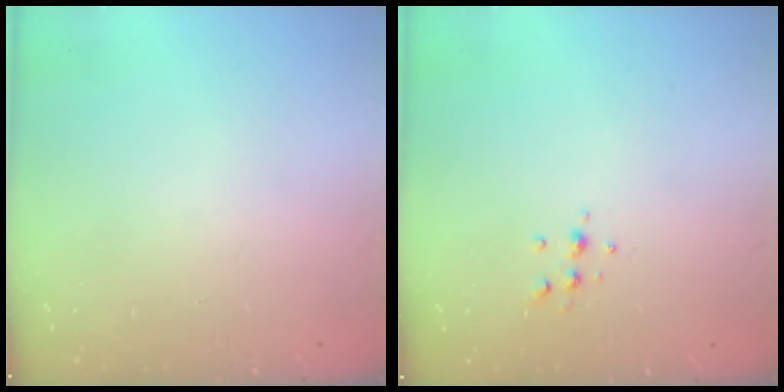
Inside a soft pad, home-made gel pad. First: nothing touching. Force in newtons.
{"total": 5.4, "press": 5.4, "slide": 0.7}